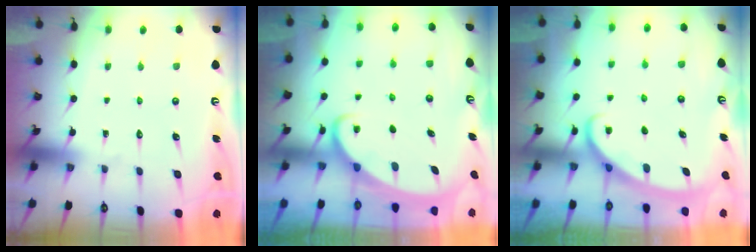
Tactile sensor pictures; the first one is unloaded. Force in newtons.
{"total": 2.3, "press": 2.3, "slide": 0.3}
{"total": 3.0, "press": 3.0, "slide": 0.4}